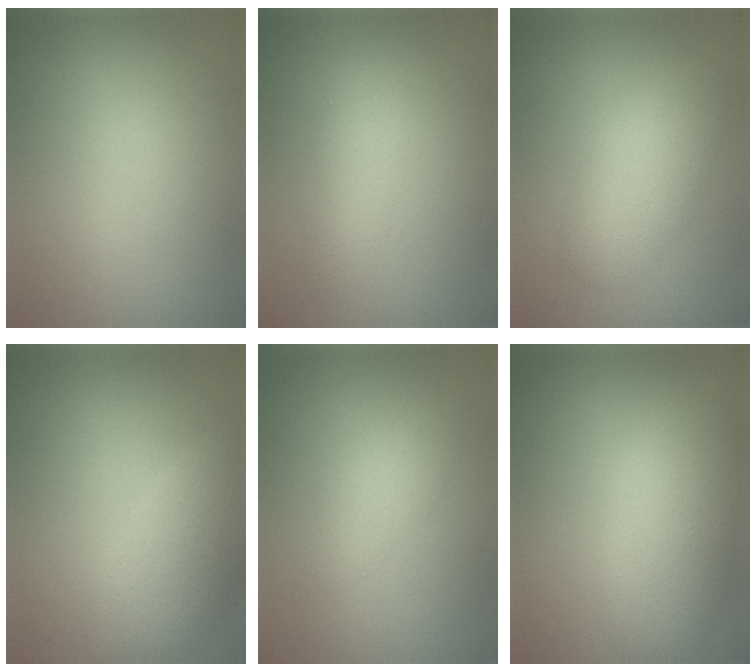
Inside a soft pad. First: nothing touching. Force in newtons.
{"total": 2.2, "press": 2.2, "slide": 0.1}
{"total": 3.6, "press": 3.6, "slide": 0.2}
{"total": 4.7, "press": 4.7, "slide": 0.5}
{"total": 2.0, "press": 2.0, "slide": 0.1}
{"total": 5.7, "press": 5.7, "slide": 0.4}